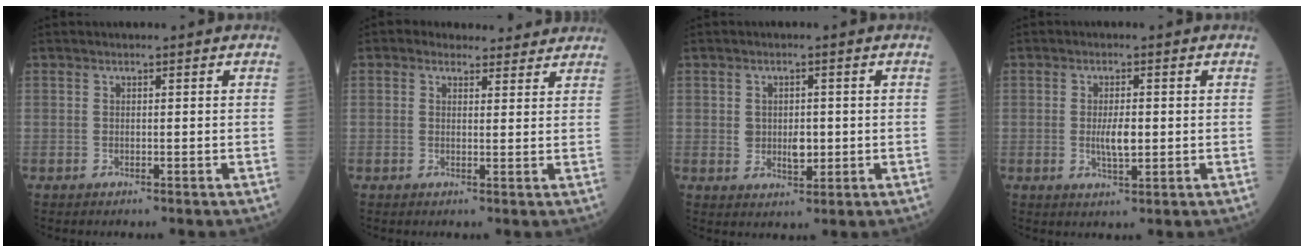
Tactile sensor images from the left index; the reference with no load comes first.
{"total": 5.7, "force": [5.0, 2.6, 0.7], "torque": [0.007, 0.014, 0.054]}
{"total": 3.4, "force": [-0.1, 2.3, 2.5], "torque": [-0.032, -0.001, 0.005]}
{"total": 3.5, "force": [-0.2, 1.0, 3.3], "torque": [-0.058, -0.004, -0.001]}